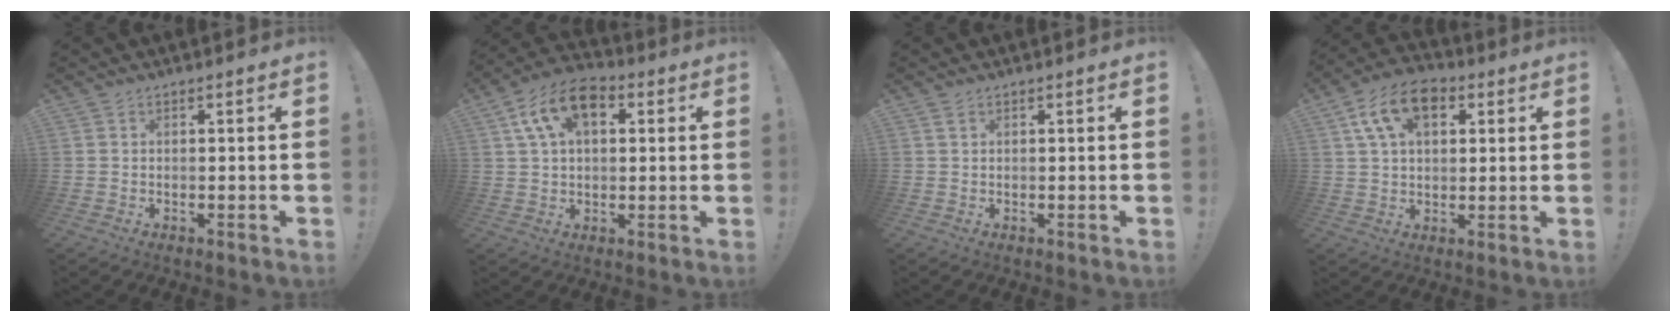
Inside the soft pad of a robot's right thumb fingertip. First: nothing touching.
{"total": 13.9, "force": [5.2, 8.4, 9.8], "torque": [-0.159, 0.001, 0.098]}
{"total": 1.2, "force": [0.7, 0.5, 0.9], "torque": [-0.015, 0.000, 0.013]}
{"total": 13.7, "force": [5.4, 8.4, 9.4], "torque": [-0.154, 0.000, 0.104]}